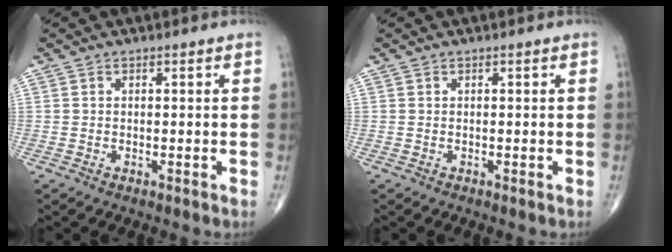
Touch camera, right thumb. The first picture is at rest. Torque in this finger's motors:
{"motor_torque": [-0.12, -0.16, 0.12, 0.07, -0.03]}